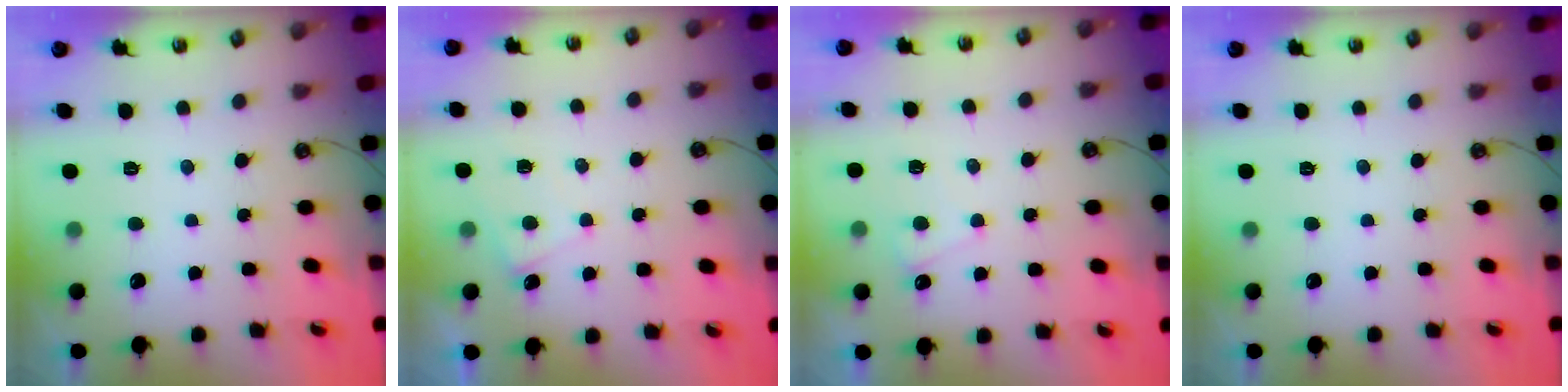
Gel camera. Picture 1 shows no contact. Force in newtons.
{"total": 3.9, "press": 3.9, "slide": 0.2}
{"total": 2.2, "press": 2.2, "slide": 0.5}
{"total": 0.0}